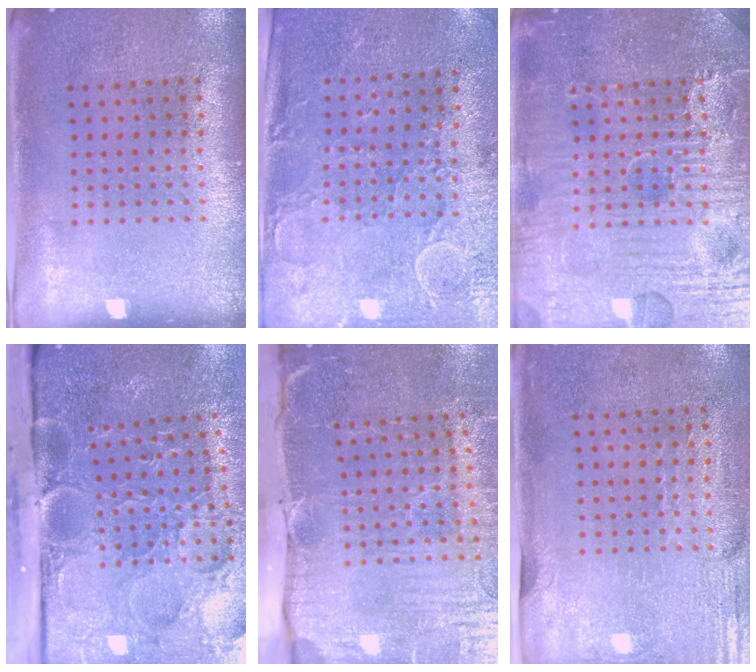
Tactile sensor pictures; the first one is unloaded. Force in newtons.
{"total": 2.9, "press": 2.5, "slide": 1.5}
{"total": 7.8, "press": 7.8, "slide": 0.8}
{"total": 5.1, "press": 4.0, "slide": 3.1}
{"total": 5.2, "press": 4.4, "slide": 2.8}
{"total": 2.9, "press": 2.4, "slide": 1.6}